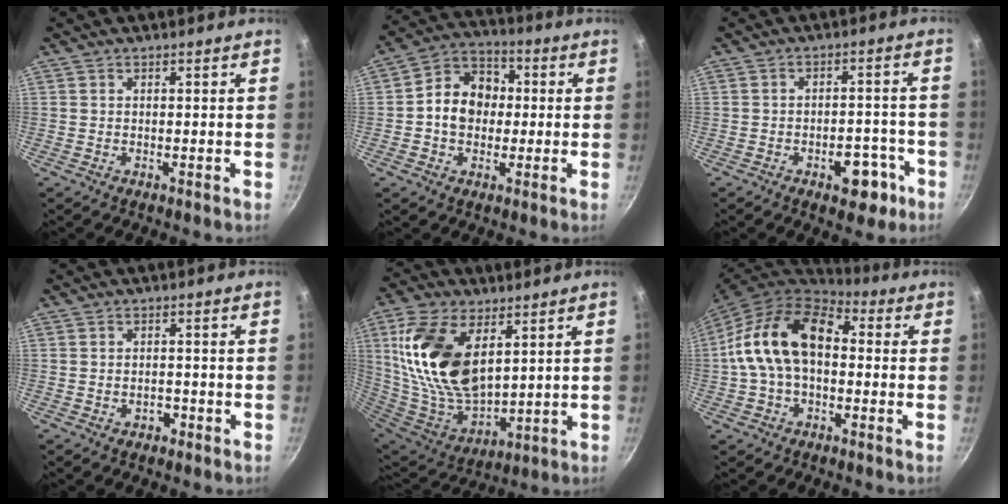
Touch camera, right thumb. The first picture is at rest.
{"total": 11.2, "force": [-0.1, 9.1, 6.5], "torque": [-0.068, 0.026, -0.021]}
{"total": 7.8, "force": [-3.9, 4.3, 5.2], "torque": [-0.039, 0.032, -0.042]}
{"total": 1.9, "force": [-1.0, 1.3, 0.9], "torque": [-0.006, 0.013, -0.012]}
{"total": 21.5, "force": [7.1, 12.0, 16.3], "torque": [-0.307, -0.039, 0.148]}
{"total": 16.3, "force": [0.6, 10.6, 12.4], "torque": [-0.200, 0.041, -0.006]}